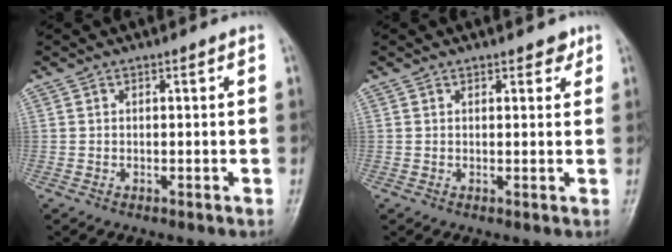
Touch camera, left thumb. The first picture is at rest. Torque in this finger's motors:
{"motor_torque": [-0.12, 0.01, -0.35, -0.26, 0.03]}